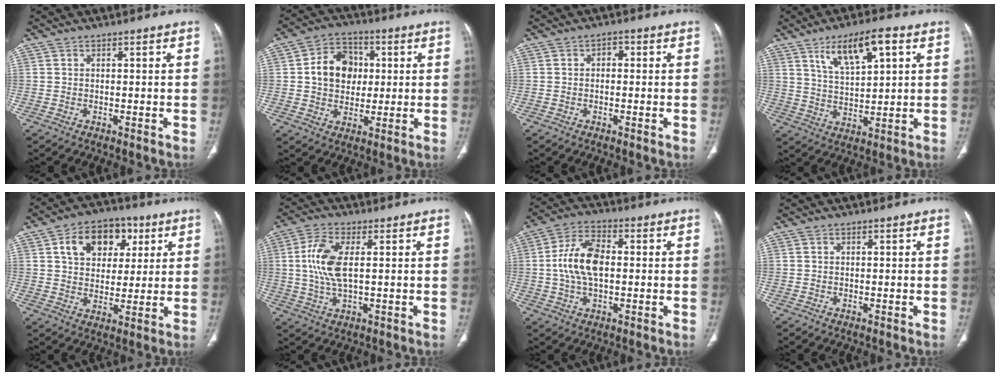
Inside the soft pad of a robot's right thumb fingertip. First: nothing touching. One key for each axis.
{"total": 11.1, "fx": 1.4, "fy": 8.9, "fz": 6.5, "tx": -0.073, "ty": 0.010, "tz": 0.017}
{"total": 1.6, "fx": 0.0, "fy": 1.2, "fz": 1.1, "tx": -0.003, "ty": 0.008, "tz": -0.008}
{"total": 10.9, "fx": 5.3, "fy": 3.8, "fz": 8.7, "tx": -0.137, "ty": -0.017, "tz": 0.097}
{"total": 13.0, "fx": 4.9, "fy": 9.3, "fz": 7.7, "tx": -0.082, "ty": 0.000, "tz": 0.077}
{"total": 8.6, "fx": 1.1, "fy": 3.6, "fz": 7.8, "tx": -0.178, "ty": 0.000, "tz": 0.023}
{"total": 10.6, "fx": 0.3, "fy": 5.9, "fz": 8.8, "tx": -0.173, "ty": 0.016, "tz": 0.002}
{"total": 0.0}